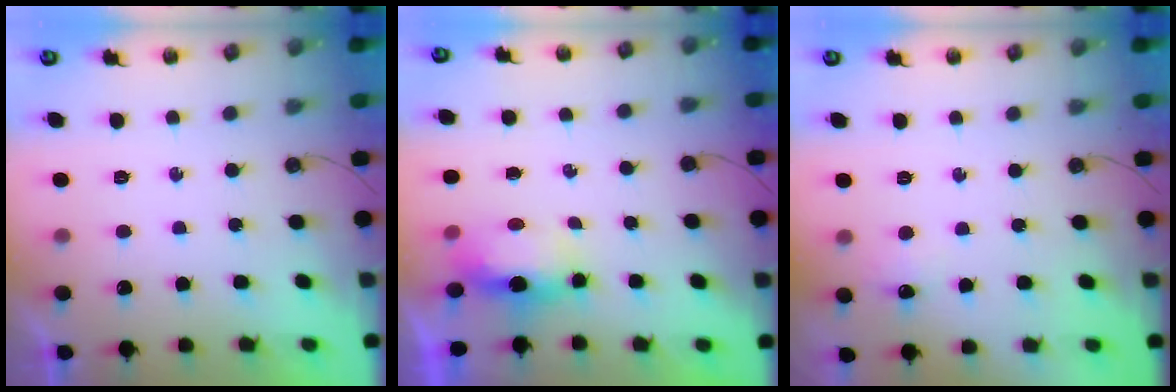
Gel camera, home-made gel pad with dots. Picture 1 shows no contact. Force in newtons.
{"total": 5.9, "press": 5.8, "slide": 0.7}
{"total": 5.6, "press": 5.3, "slide": 1.6}